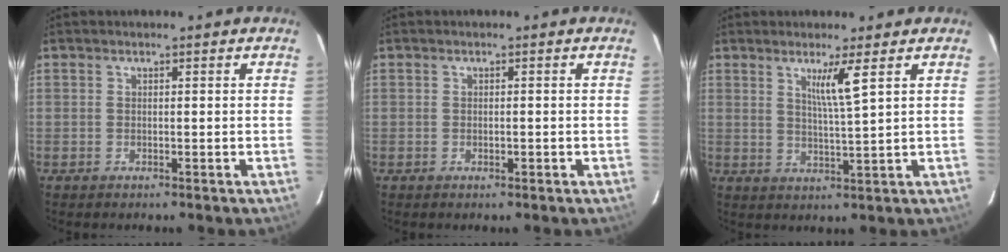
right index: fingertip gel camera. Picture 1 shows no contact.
{"total": 0.8, "force": [-0.3, 0.2, 0.7], "torque": [-0.015, -0.001, -0.002]}
{"total": 4.1, "force": [2.1, -0.4, 3.4], "torque": [-0.062, -0.012, 0.041]}